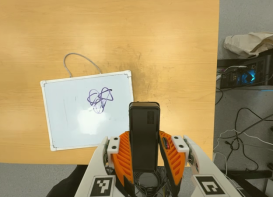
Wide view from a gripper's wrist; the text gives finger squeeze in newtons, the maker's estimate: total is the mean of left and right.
{"total": 3.7, "left": 2.2, "right": 5.3}